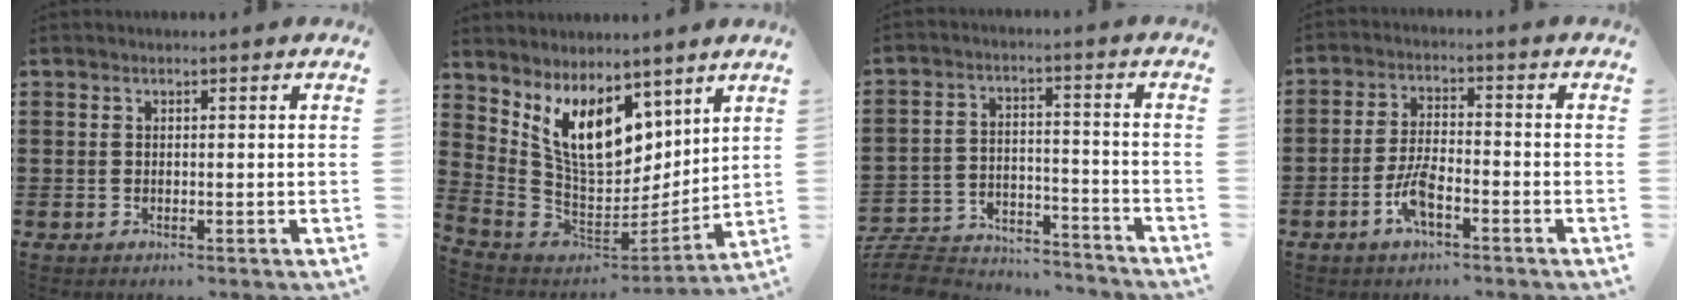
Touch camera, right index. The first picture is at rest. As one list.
[{"total": 11.8, "force": [6.0, 6.7, 7.6], "torque": [-0.171, -0.031, 0.120]}, {"total": 8.2, "force": [-7.8, 1.7, 1.8], "torque": [-0.044, 0.017, -0.155]}, {"total": 5.4, "force": [-2.8, 2.1, 4.1], "torque": [-0.101, 0.002, -0.060]}]